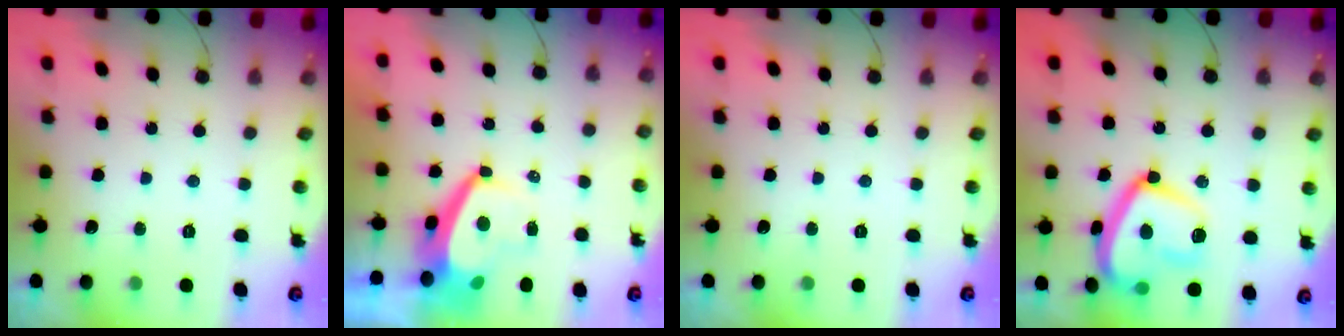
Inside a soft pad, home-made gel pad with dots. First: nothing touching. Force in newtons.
{"total": 6.0, "press": 5.9, "slide": 0.9}
{"total": 0.0}
{"total": 17.0, "press": 17.0, "slide": 1.0}